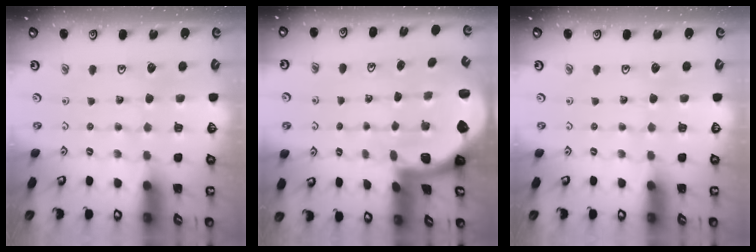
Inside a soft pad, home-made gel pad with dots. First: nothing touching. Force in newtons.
{"total": 1.9, "press": 1.8, "slide": 0.5}
{"total": 0.0}